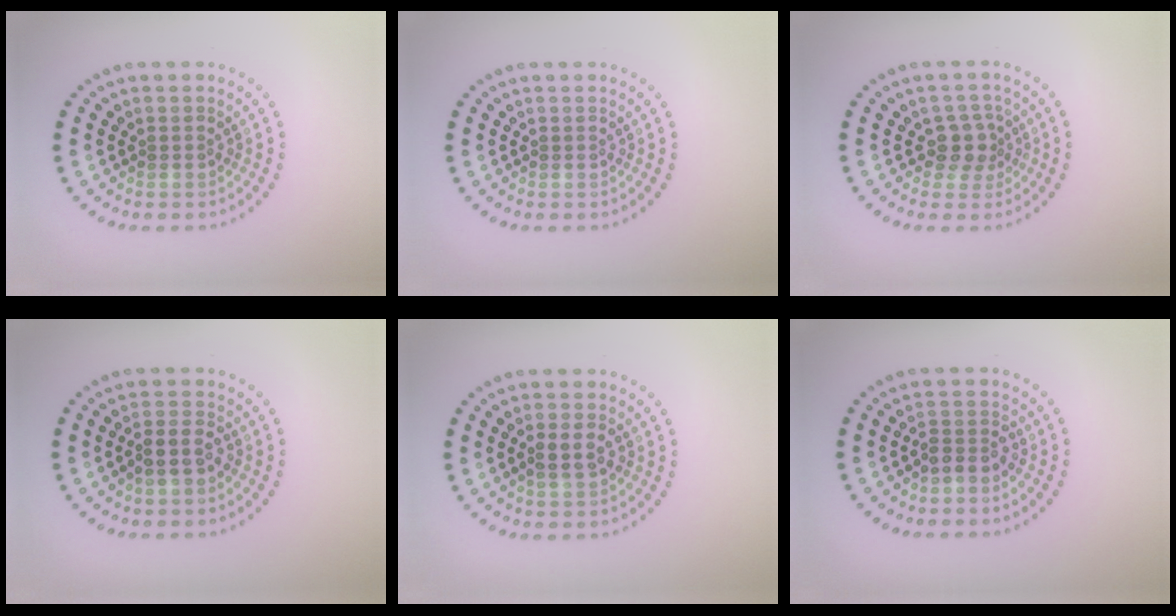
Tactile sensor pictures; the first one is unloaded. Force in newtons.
{"total": 0.0}
{"total": 2.3, "press": 2.0, "slide": 1.3}
{"total": 2.5, "press": 2.3, "slide": 0.9}
{"total": 2.1, "press": 2.0, "slide": 0.7}
{"total": 2.0, "press": 1.7, "slide": 1.1}